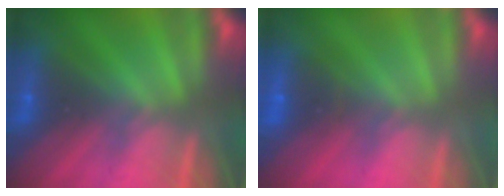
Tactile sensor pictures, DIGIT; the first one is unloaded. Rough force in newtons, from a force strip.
{"total": 2.0}